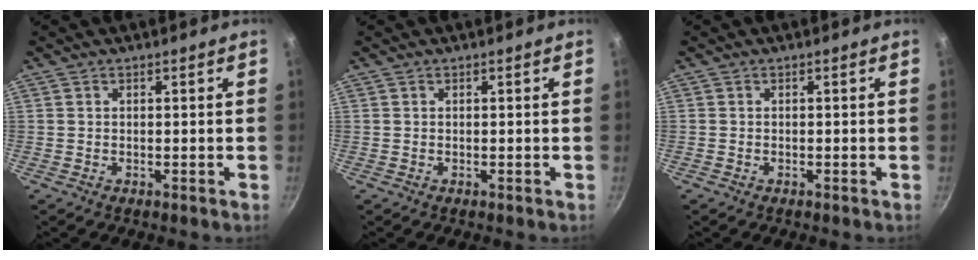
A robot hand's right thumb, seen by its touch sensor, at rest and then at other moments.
{"total": 0.0}
{"total": 0.0}